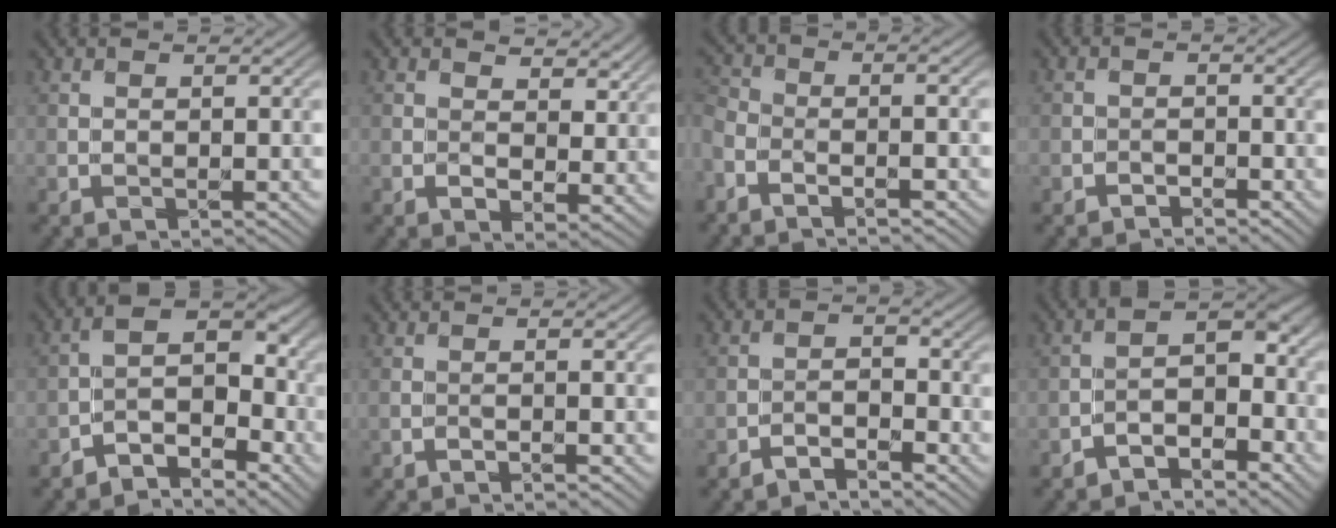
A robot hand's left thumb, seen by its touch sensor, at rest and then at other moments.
{"total": 4.6, "force": [3.0, 2.9, 1.9], "torque": [-0.037, -0.010, 0.044]}
{"total": 4.9, "force": [-3.4, 1.6, 3.1], "torque": [-0.055, -0.011, -0.051]}
{"total": 2.9, "force": [-1.3, 2.3, -1.2], "torque": [0.044, 0.009, -0.050]}
{"total": 5.8, "force": [-4.5, 3.3, 1.8], "torque": [0.001, 0.002, -0.089]}
{"total": 0.7, "force": [-0.2, -0.5, 0.4], "torque": [-0.010, 0.000, -0.003]}
{"total": 2.2, "force": [-1.9, 0.8, -0.6], "torque": [0.019, 0.006, -0.040]}
{"total": 4.2, "force": [-3.5, 1.8, 1.5], "torque": [-0.005, 0.011, -0.065]}